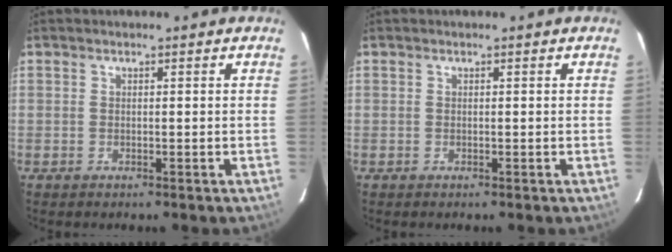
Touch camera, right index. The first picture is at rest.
{"total": 0.0}